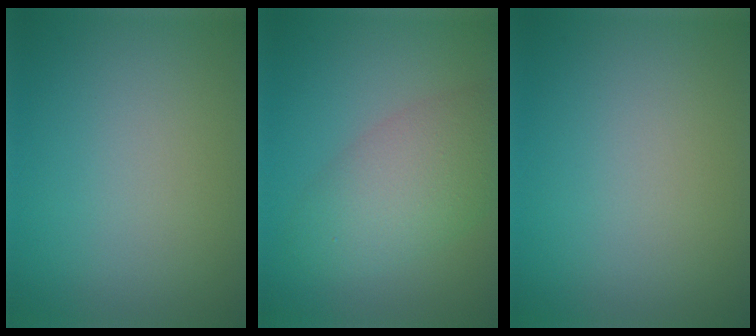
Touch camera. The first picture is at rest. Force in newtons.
{"total": 5.3, "press": 5.3, "slide": 0.3}
{"total": 0.0}